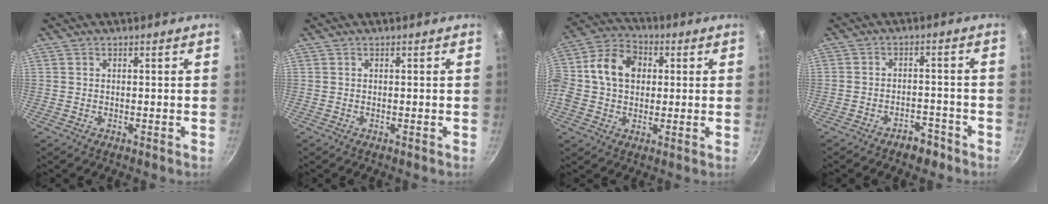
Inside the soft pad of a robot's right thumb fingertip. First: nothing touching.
{"total": 0.0}
{"total": 14.6, "force": [1.8, 11.0, 9.4], "torque": [-0.160, 0.028, 0.008]}
{"total": 4.7, "force": [-3.3, 2.5, 2.2], "torque": [-0.015, 0.037, -0.033]}